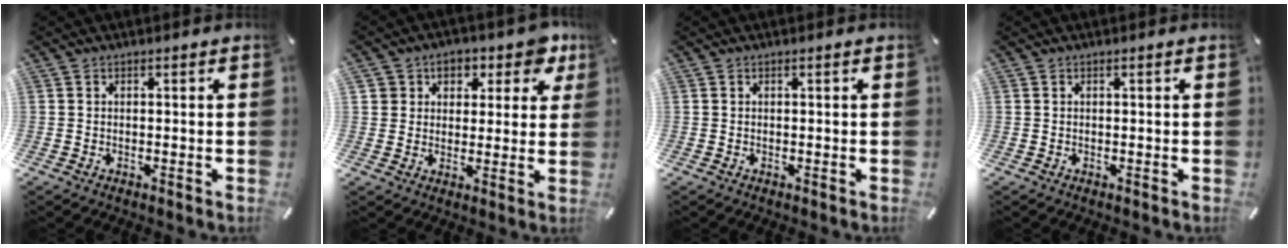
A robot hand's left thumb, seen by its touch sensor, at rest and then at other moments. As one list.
[{"total": 7.6, "force": [3.2, 6.2, 3.0], "torque": [-0.034, -0.018, 0.052]}, {"total": 0.0}, {"total": 0.0}]